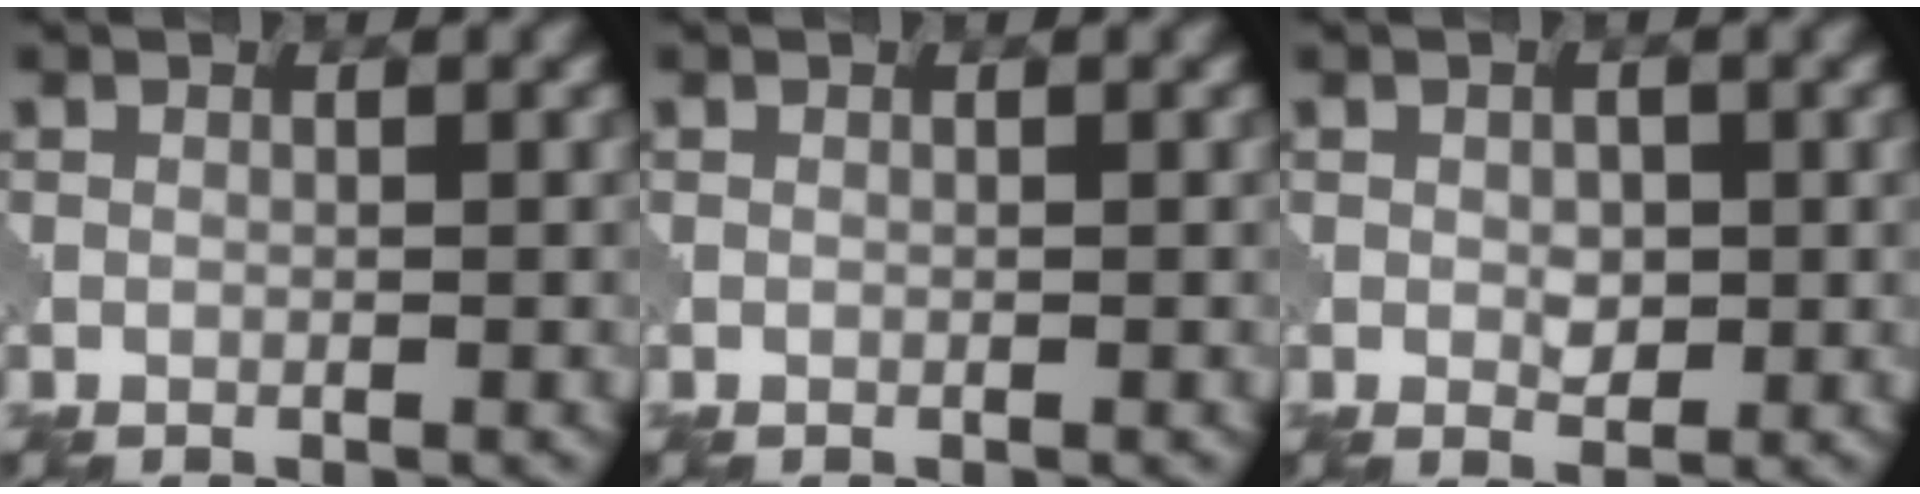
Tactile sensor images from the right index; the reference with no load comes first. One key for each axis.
{"total": 0.0}
{"total": 1.5, "fx": 0.4, "fy": 1.1, "fz": 0.9, "tx": -0.018, "ty": -0.001, "tz": 0.012}